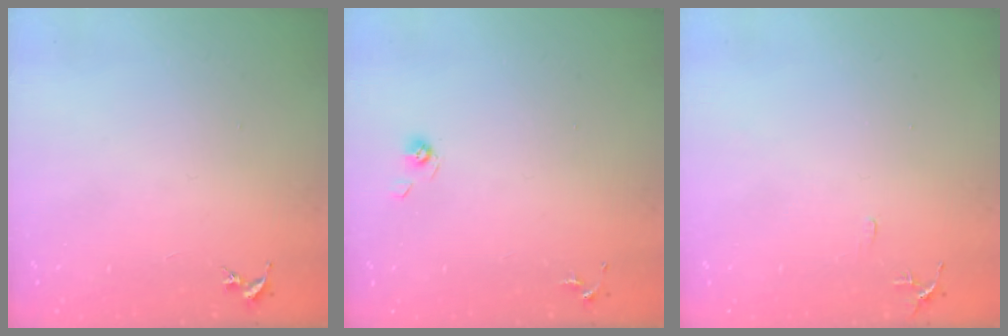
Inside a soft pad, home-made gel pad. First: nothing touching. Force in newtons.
{"total": 3.8, "press": 3.3, "slide": 1.8}
{"total": 5.3, "press": 5.2, "slide": 0.6}